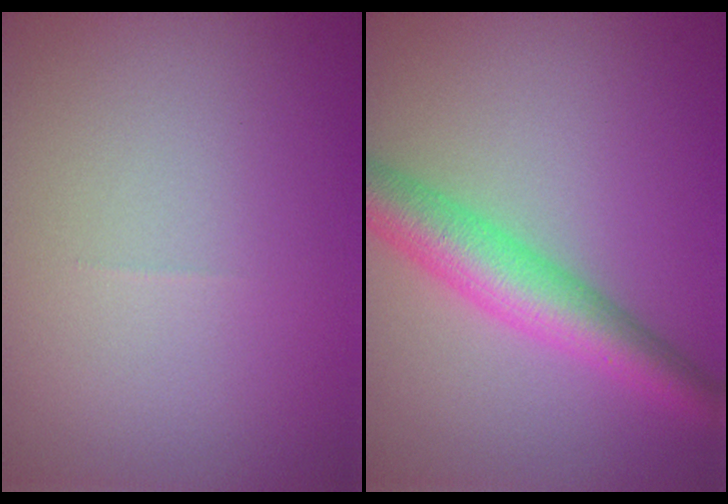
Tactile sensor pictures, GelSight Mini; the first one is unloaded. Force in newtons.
{"total": 5.6, "press": 5.6, "slide": 0.1}